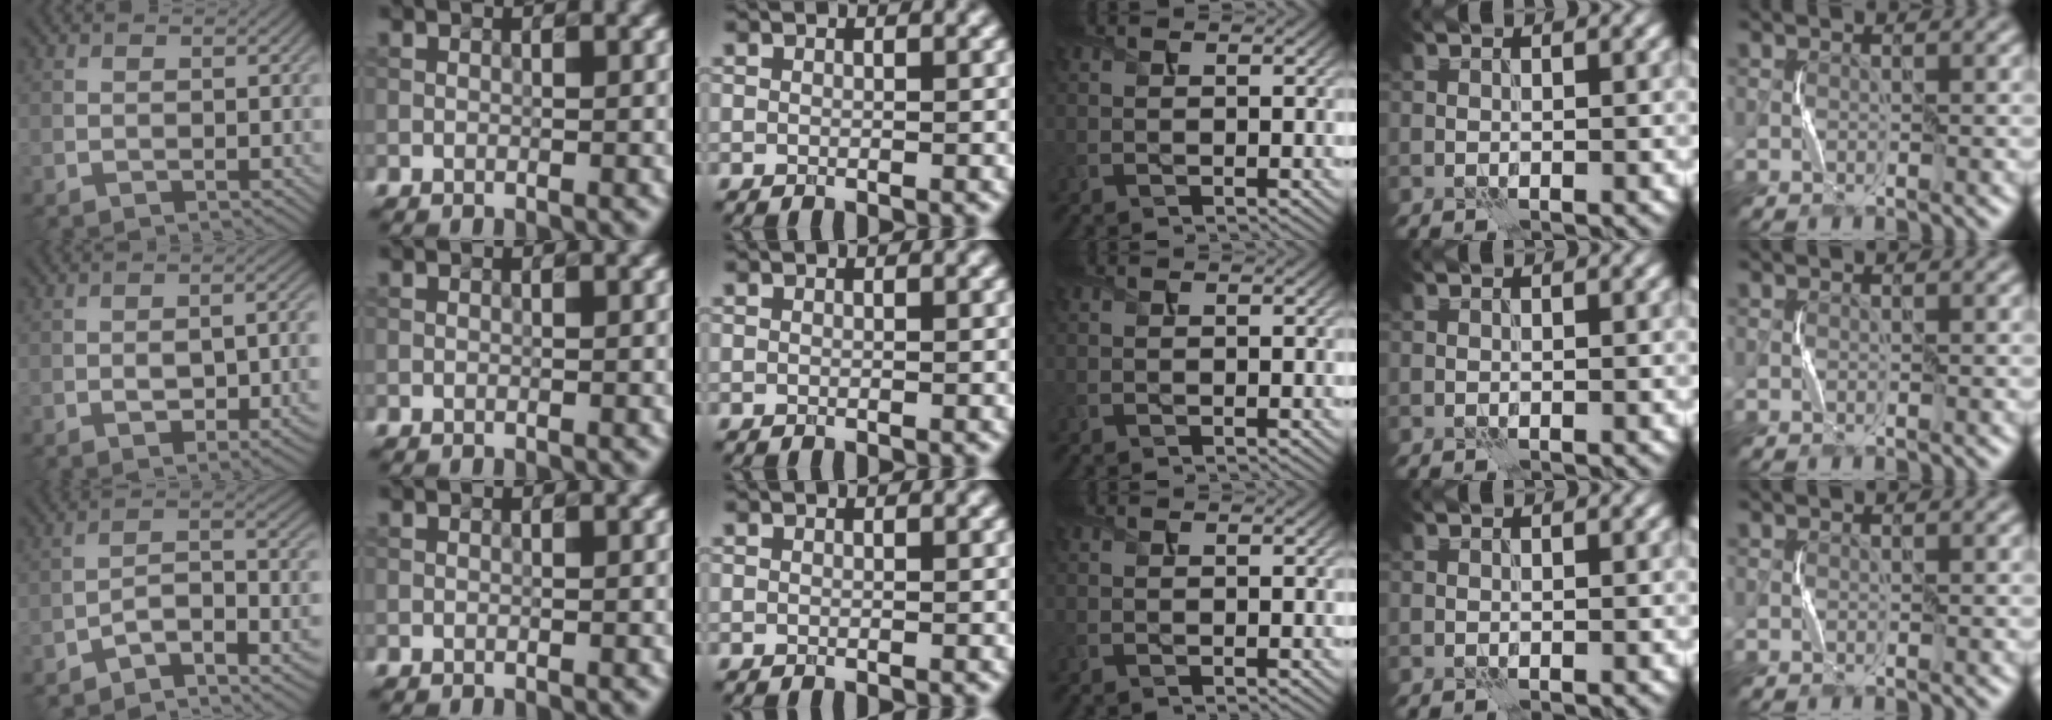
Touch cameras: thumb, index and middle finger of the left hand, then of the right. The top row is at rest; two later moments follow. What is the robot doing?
{"motion": "squeeze", "object": "air blower"}